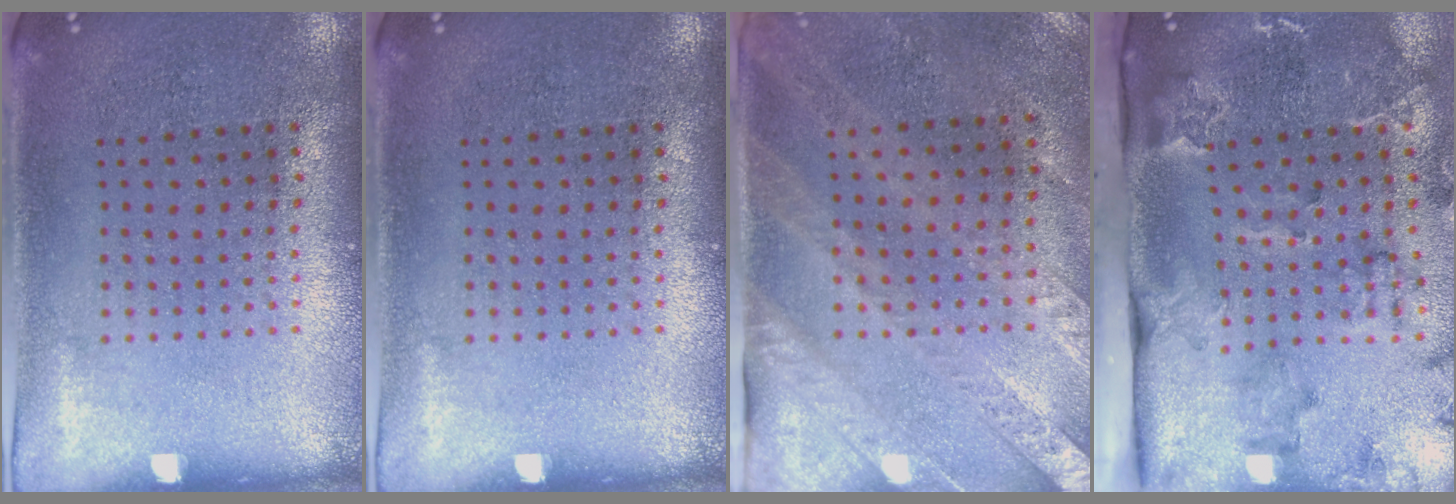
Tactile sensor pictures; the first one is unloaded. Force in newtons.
{"total": 0.0}
{"total": 2.4, "press": 2.1, "slide": 1.2}
{"total": 2.6, "press": 2.4, "slide": 1.1}